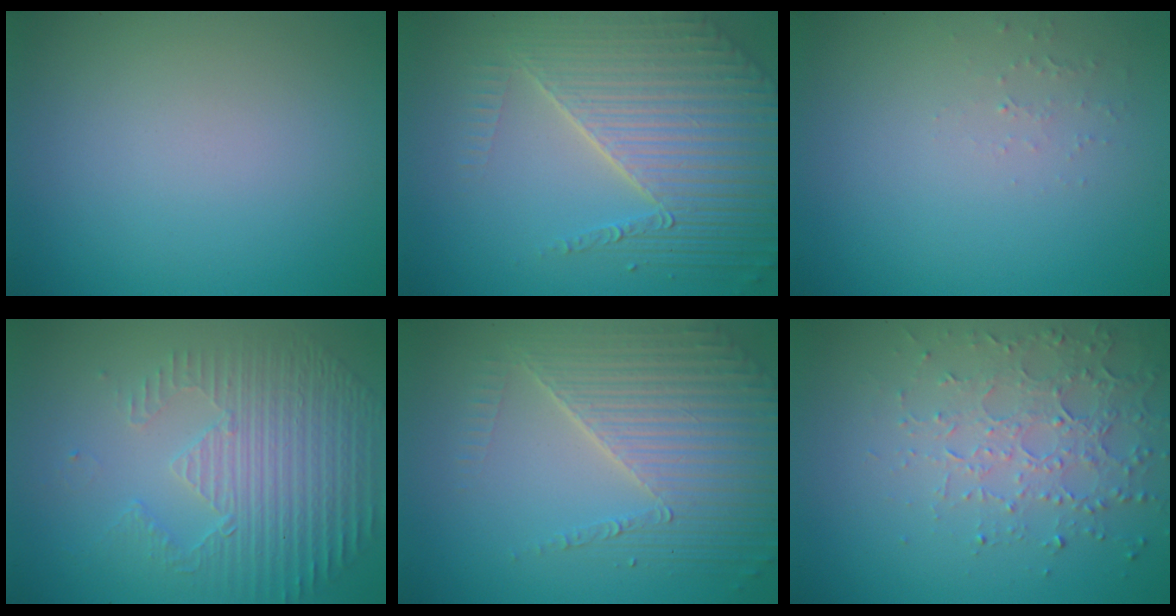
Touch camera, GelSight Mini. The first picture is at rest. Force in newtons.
{"total": 7.0, "press": 5.4, "slide": 4.4}
{"total": 0.8, "press": 0.8, "slide": 0.3}
{"total": 5.0, "press": 3.5, "slide": 3.5}
{"total": 6.2, "press": 4.7, "slide": 4.0}
{"total": 3.9, "press": 3.0, "slide": 2.5}